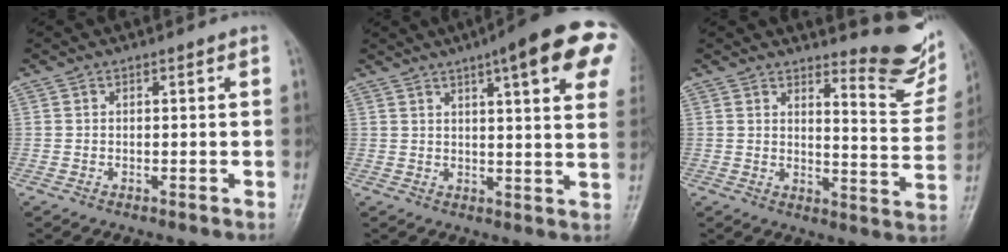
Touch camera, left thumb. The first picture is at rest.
{"total": 18.4, "force": [8.9, 3.8, 15.7], "torque": [-0.194, -0.009, 0.104]}
{"total": 10.5, "force": [9.0, 2.3, 4.8], "torque": [-0.039, -0.096, 0.110]}